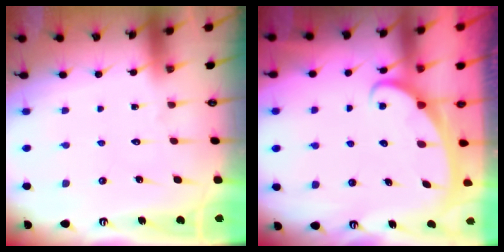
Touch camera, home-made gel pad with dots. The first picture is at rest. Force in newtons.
{"total": 2.6, "press": 2.6, "slide": 0.3}